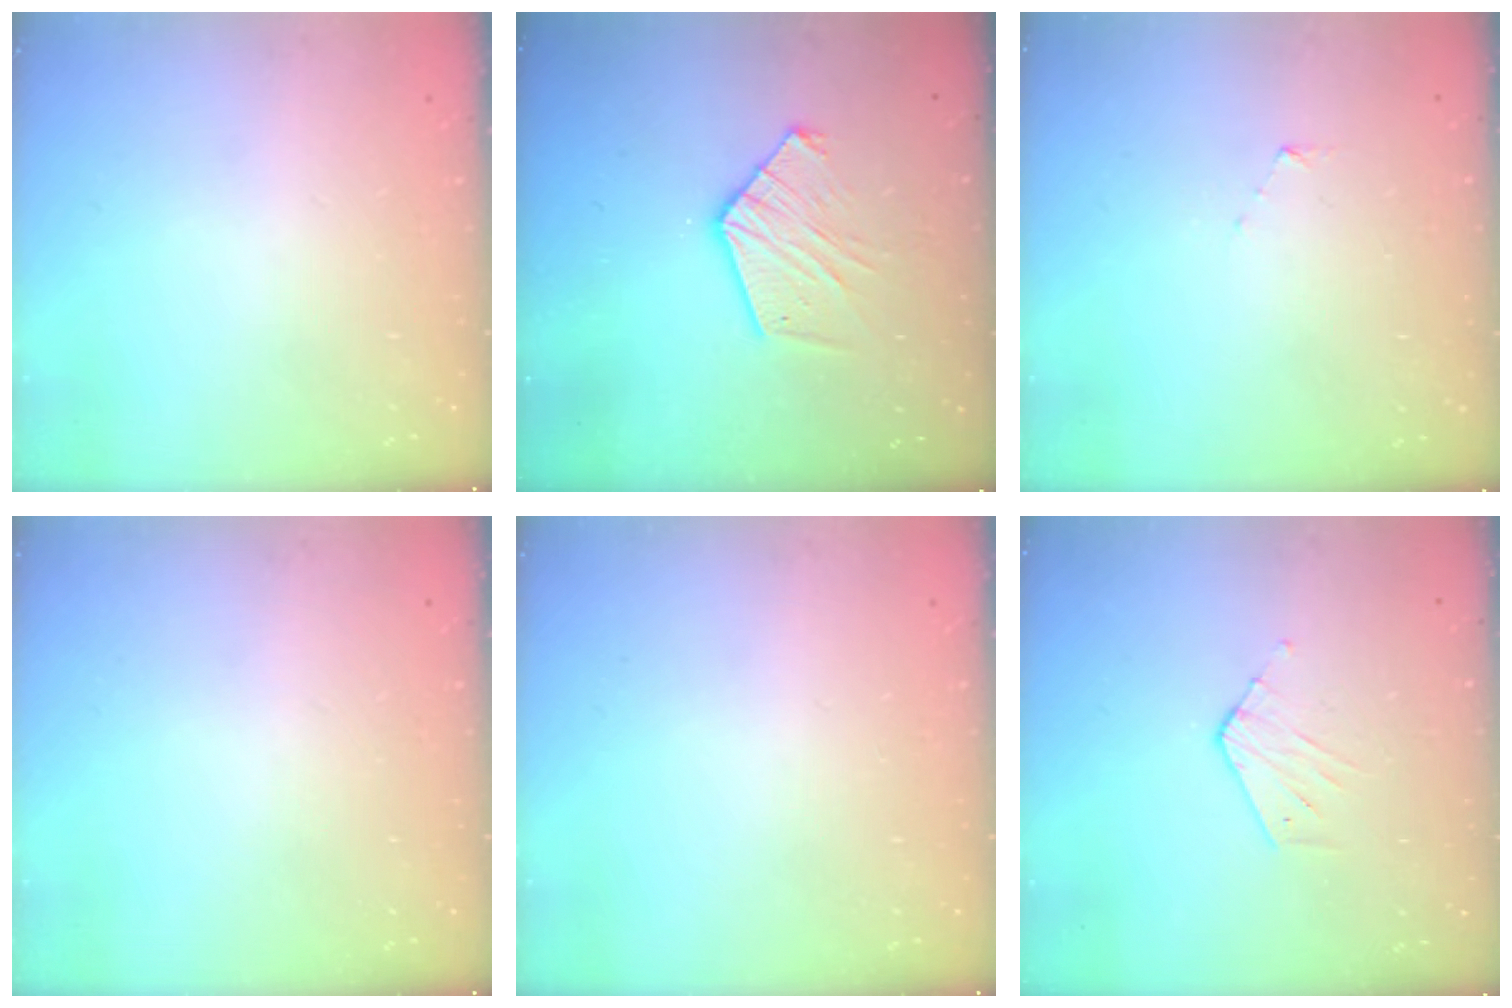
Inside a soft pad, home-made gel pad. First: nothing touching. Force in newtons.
{"total": 11.6, "press": 11.5, "slide": 1.0}
{"total": 2.9, "press": 2.8, "slide": 0.3}
{"total": 0.0}
{"total": 0.0}
{"total": 3.0, "press": 3.0, "slide": 0.2}